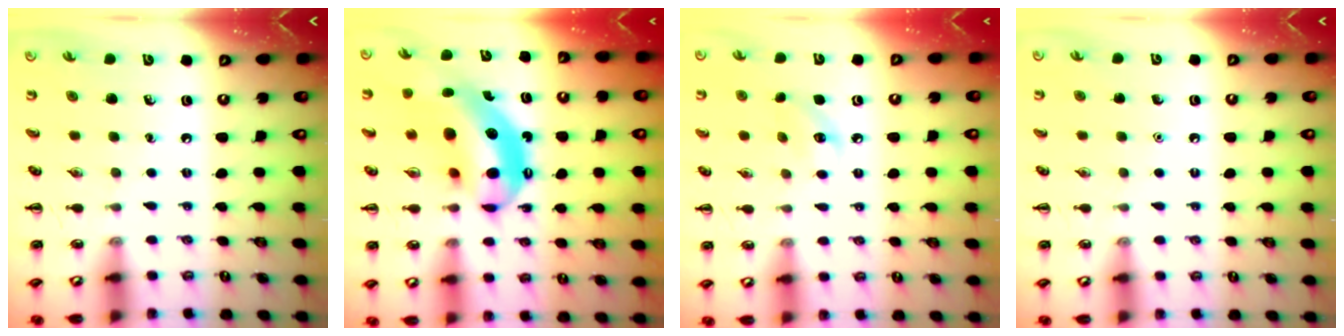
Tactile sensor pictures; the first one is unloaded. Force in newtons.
{"total": 15.0, "press": 14.4, "slide": 4.2}
{"total": 6.2, "press": 6.0, "slide": 1.7}
{"total": 1.5, "press": 1.5, "slide": 0.1}